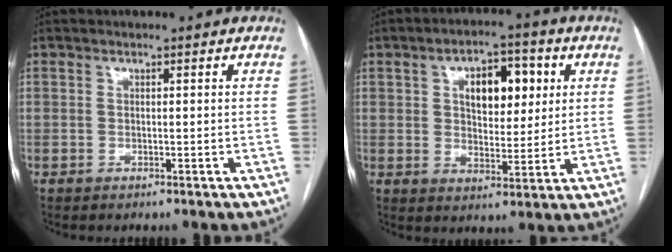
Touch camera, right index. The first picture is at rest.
{"total": 9.6, "force": [2.9, 4.9, 7.7], "torque": [-0.114, 0.018, 0.047]}